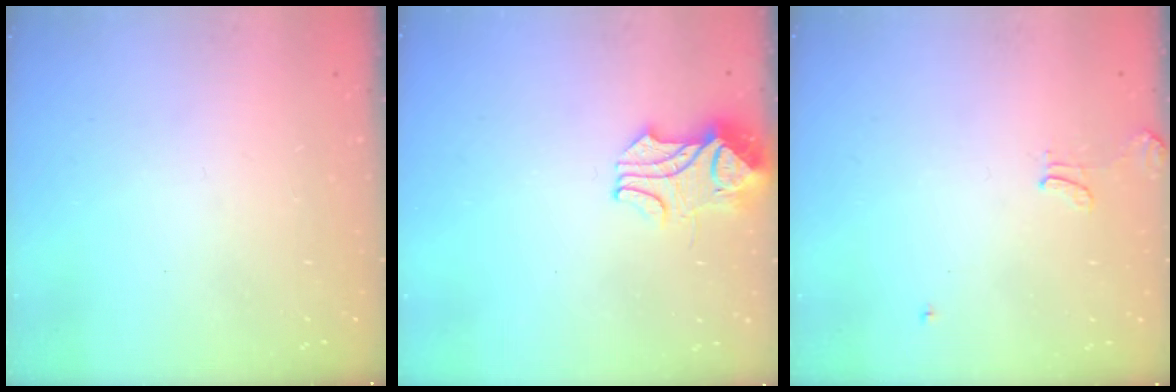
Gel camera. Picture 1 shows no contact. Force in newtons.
{"total": 2.1, "press": 1.9, "slide": 0.9}
{"total": 0.0}